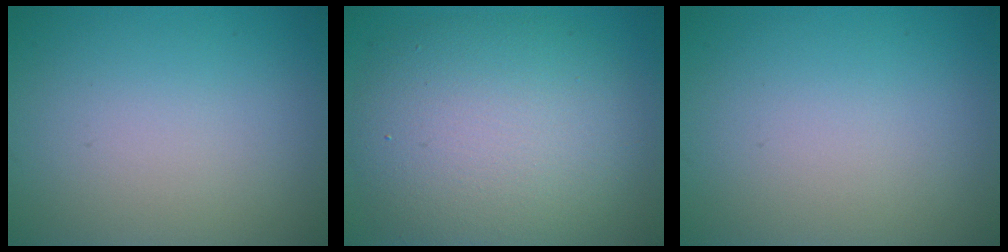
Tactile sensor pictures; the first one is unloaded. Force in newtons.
{"total": 9.5, "press": 9.5, "slide": 0.1}
{"total": 0.0}